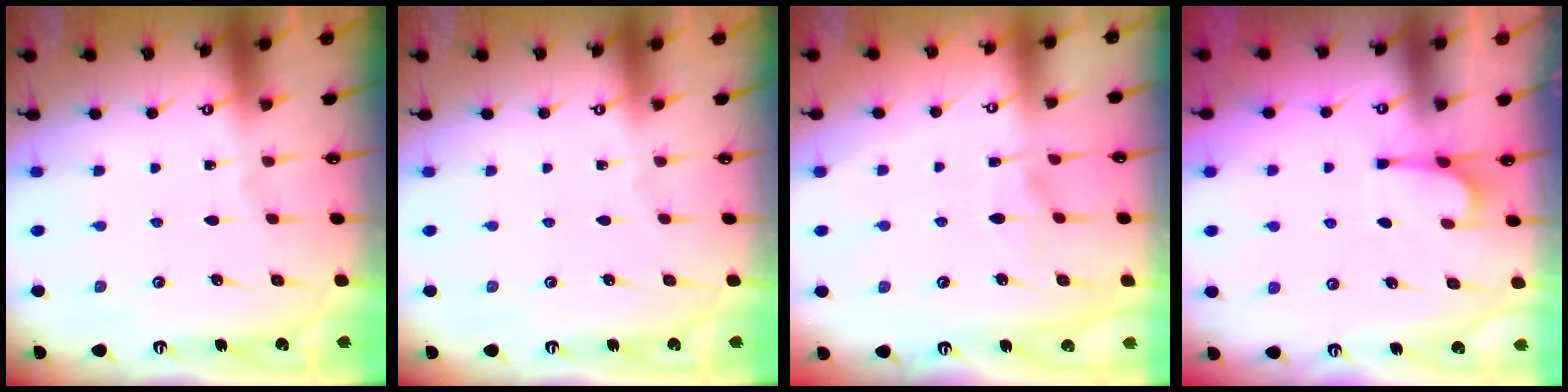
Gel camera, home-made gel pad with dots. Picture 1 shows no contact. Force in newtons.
{"total": 0.0}
{"total": 1.3, "press": 0.8, "slide": 1.0}
{"total": 1.0, "press": 0.3, "slide": 1.0}